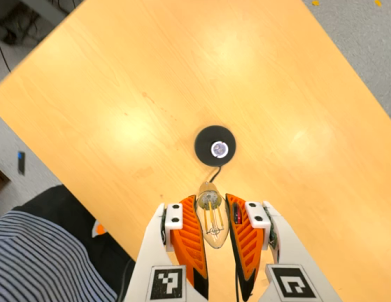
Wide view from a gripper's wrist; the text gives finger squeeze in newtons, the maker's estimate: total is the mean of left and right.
{"total": 22.9, "left": 26.5, "right": 19.3}